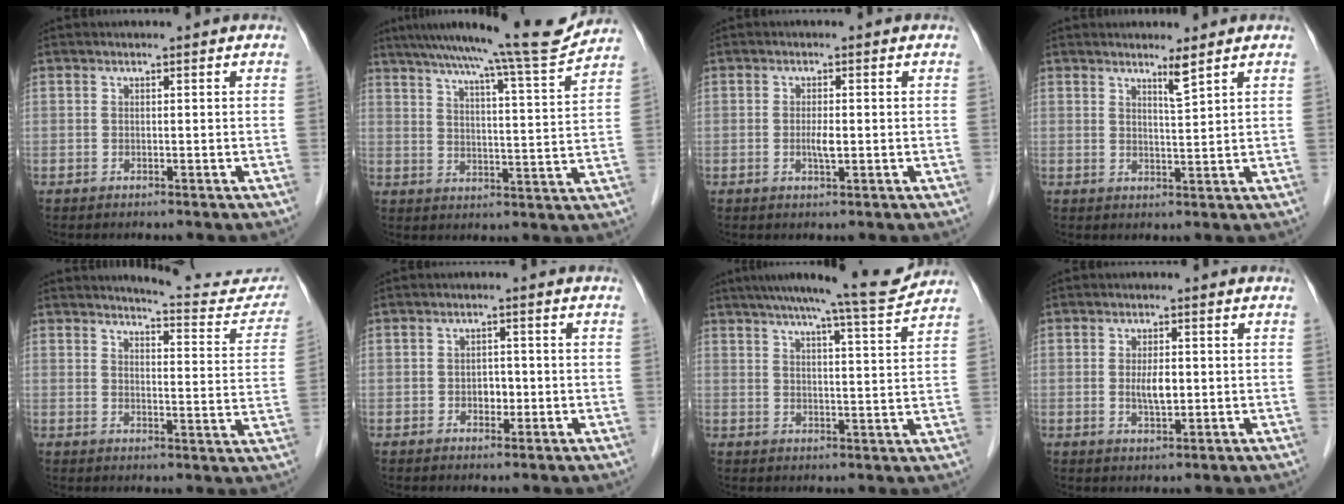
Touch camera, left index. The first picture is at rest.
{"total": 14.9, "force": [13.3, -1.4, 6.7], "torque": [-0.107, -0.020, 0.186]}
{"total": 2.0, "force": [-0.4, 0.4, 1.9], "torque": [-0.039, -0.004, -0.006]}
{"total": 2.3, "force": [1.7, -0.6, 1.4], "torque": [-0.027, -0.014, 0.034]}
{"total": 12.8, "force": [12.4, 1.8, 2.6], "torque": [-0.011, -0.052, 0.129]}
{"total": 2.1, "force": [-0.7, 1.5, 1.4], "torque": [-0.018, 0.001, -0.008]}
{"total": 10.6, "force": [9.7, -0.7, 4.2], "torque": [-0.062, -0.008, 0.131]}
{"total": 3.3, "force": [-0.2, 1.1, 3.1], "torque": [-0.059, -0.005, 0.000]}